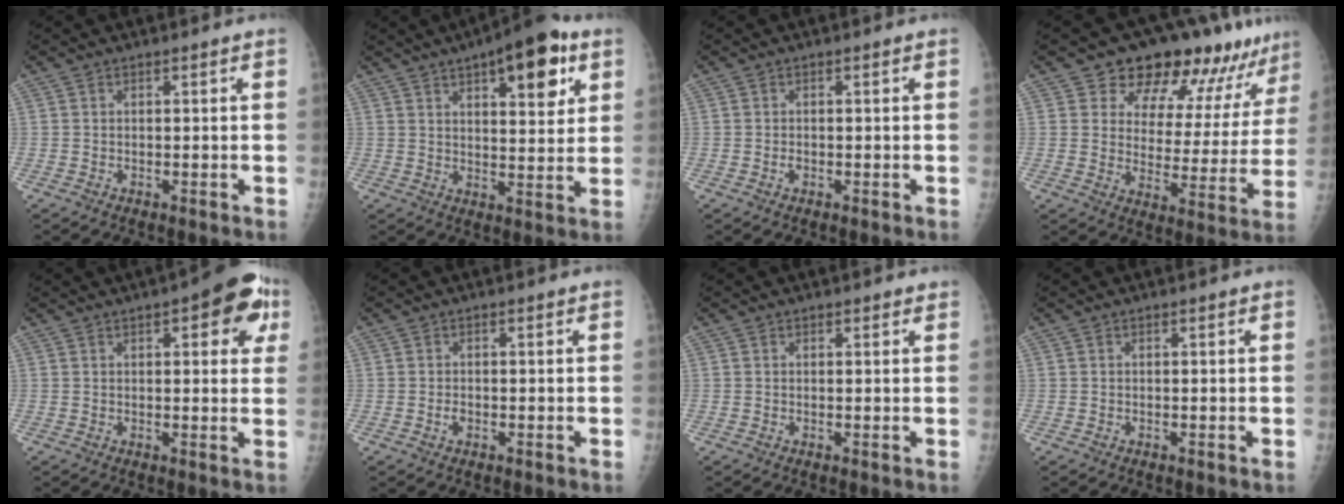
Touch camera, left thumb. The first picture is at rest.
{"total": 14.4, "force": [7.1, 5.5, 11.3], "torque": [-0.123, -0.020, 0.096]}
{"total": 0.7, "force": [-0.2, 0.5, 0.5], "torque": [-0.008, 0.000, -0.005]}
{"total": 16.6, "force": [12.9, 7.8, 7.0], "torque": [-0.036, -0.068, 0.165]}
{"total": 10.5, "force": [4.4, 4.1, 8.6], "torque": [-0.066, -0.001, 0.042]}
{"total": 1.1, "force": [-0.4, 0.8, 0.7], "torque": [-0.012, 0.001, -0.007]}
{"total": 0.8, "force": [0.6, 0.5, 0.2], "torque": [0.002, -0.004, 0.005]}
{"total": 0.0}